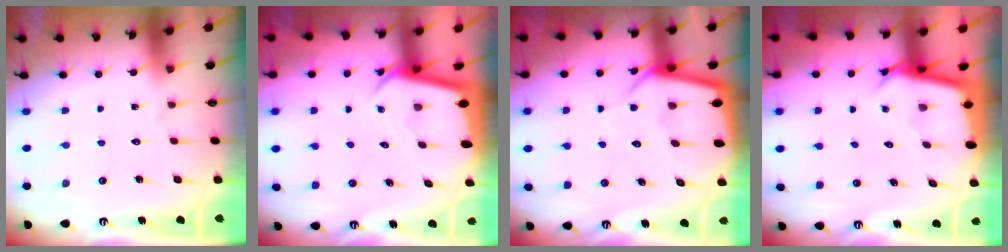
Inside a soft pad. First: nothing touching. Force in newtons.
{"total": 2.8, "press": 2.7, "slide": 0.3}
{"total": 6.4, "press": 6.4, "slide": 0.6}
{"total": 2.9, "press": 2.9, "slide": 0.0}